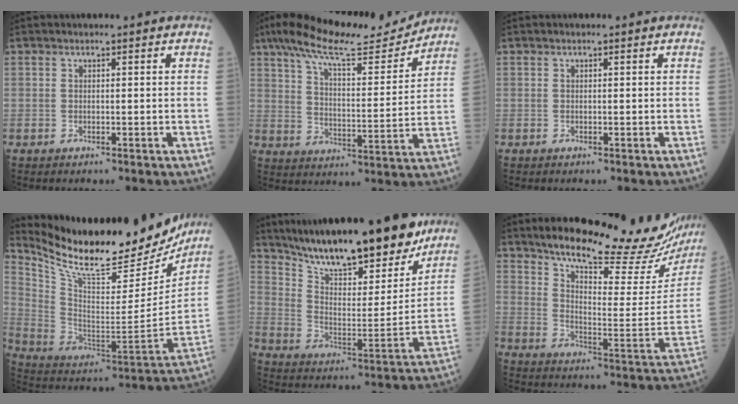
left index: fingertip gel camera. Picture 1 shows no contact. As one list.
[{"total": 15.8, "force": [13.9, 1.7, 7.3], "torque": [-0.132, 0.003, 0.216]}, {"total": 0.0}, {"total": 26.6, "force": [23.0, 6.2, 11.8], "torque": [-0.216, -0.050, 0.346]}, {"total": 23.0, "force": [19.5, 4.5, 11.3], "torque": [-0.184, -0.027, 0.295]}, {"total": 25.6, "force": [22.0, 2.7, 12.8], "torque": [-0.196, -0.070, 0.291]}]